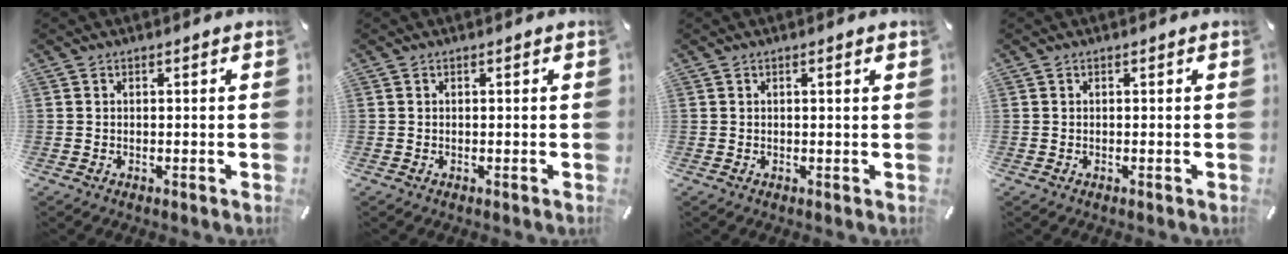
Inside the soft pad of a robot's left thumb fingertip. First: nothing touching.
{"total": 0.0}
{"total": 1.2, "force": [0.3, 0.0, 1.2], "torque": [-0.022, -0.001, 0.005]}
{"total": 0.0}